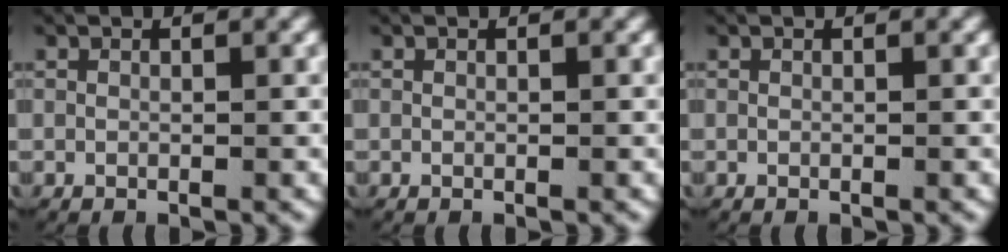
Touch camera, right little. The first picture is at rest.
{"total": 0.0}
{"total": 0.0}